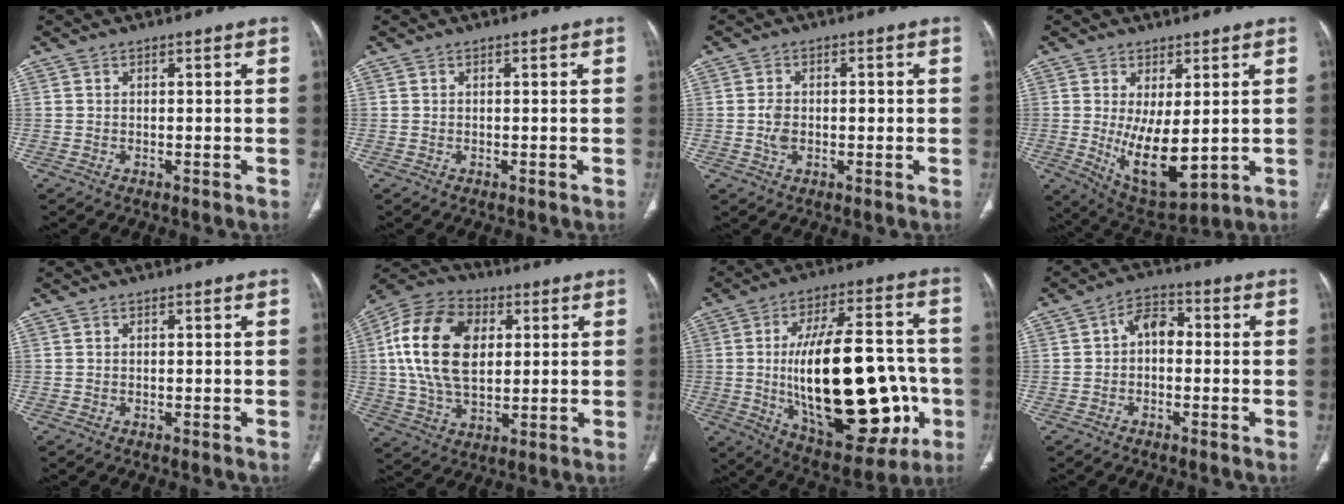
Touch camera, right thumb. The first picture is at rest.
{"total": 0.0}
{"total": 3.8, "force": [-0.4, 2.6, 2.7], "torque": [-0.048, 0.009, -0.006]}
{"total": 11.6, "force": [-0.3, 5.1, 10.4], "torque": [-0.161, -0.029, 0.018]}
{"total": 0.0}
{"total": 19.5, "force": [3.4, 12.5, 14.5], "torque": [-0.262, 0.007, 0.059]}
{"total": 30.9, "force": [-4.2, 14.1, 27.1], "torque": [-0.416, 0.010, -0.038]}
{"total": 5.2, "force": [-0.2, 3.5, 3.8], "torque": [-0.046, 0.023, -0.017]}